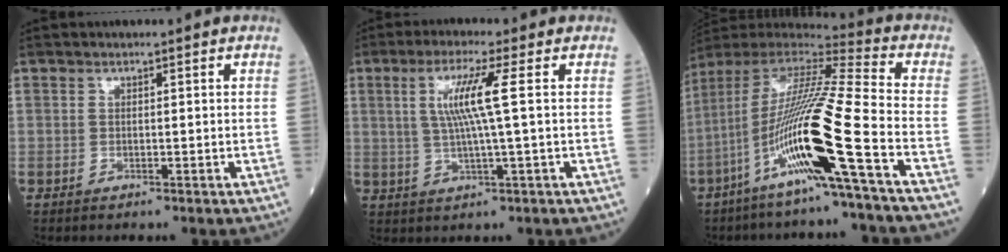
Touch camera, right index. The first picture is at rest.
{"total": 7.2, "force": [1.5, -0.8, 7.0], "torque": [-0.139, 0.003, 0.032]}
{"total": 19.5, "force": [-7.3, -1.0, 18.0], "torque": [-0.366, -0.022, -0.150]}